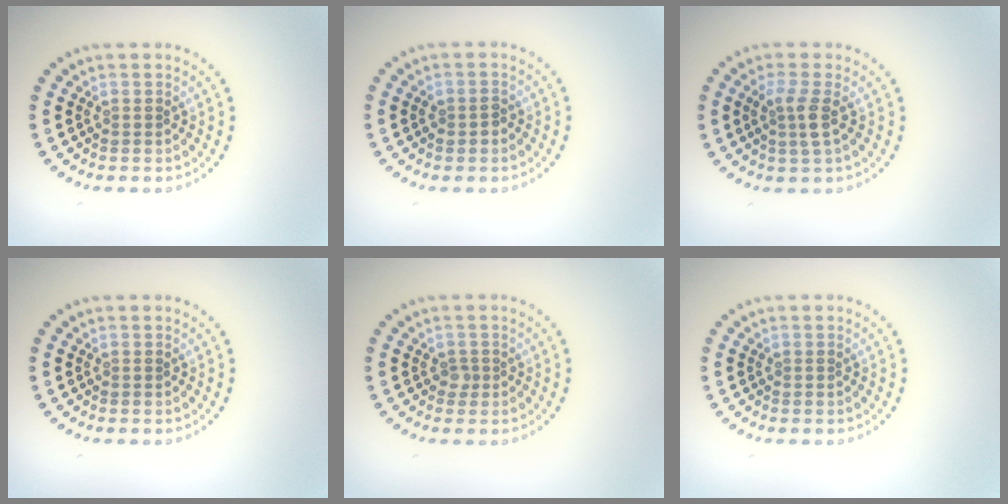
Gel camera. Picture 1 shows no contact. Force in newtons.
{"total": 1.2, "press": 1.2, "slide": 0.1}
{"total": 2.0, "press": 1.6, "slide": 1.2}
{"total": 0.0}
{"total": 0.8, "press": 0.6, "slide": 0.6}
{"total": 0.0}